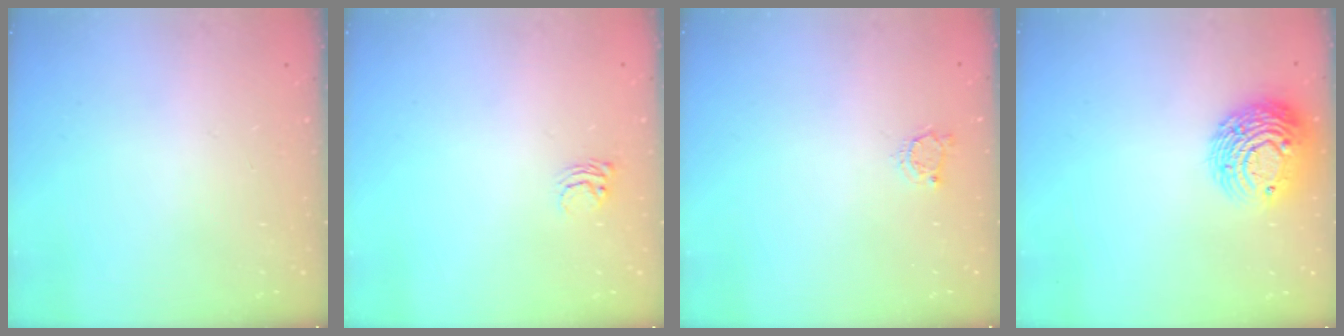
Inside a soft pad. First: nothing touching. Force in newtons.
{"total": 3.7, "press": 3.7, "slide": 0.2}
{"total": 3.1, "press": 3.1, "slide": 0.4}
{"total": 12.1, "press": 12.1, "slide": 0.9}